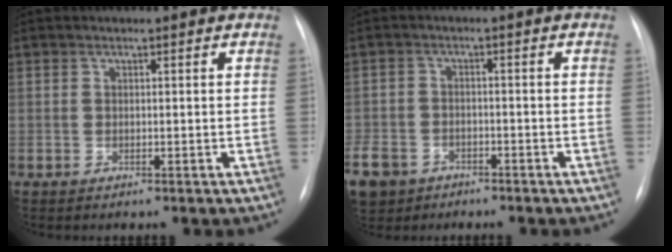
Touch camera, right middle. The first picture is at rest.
{"total": 13.2, "force": [-7.5, 9.8, 4.7], "torque": [-0.152, -0.006, -0.119]}